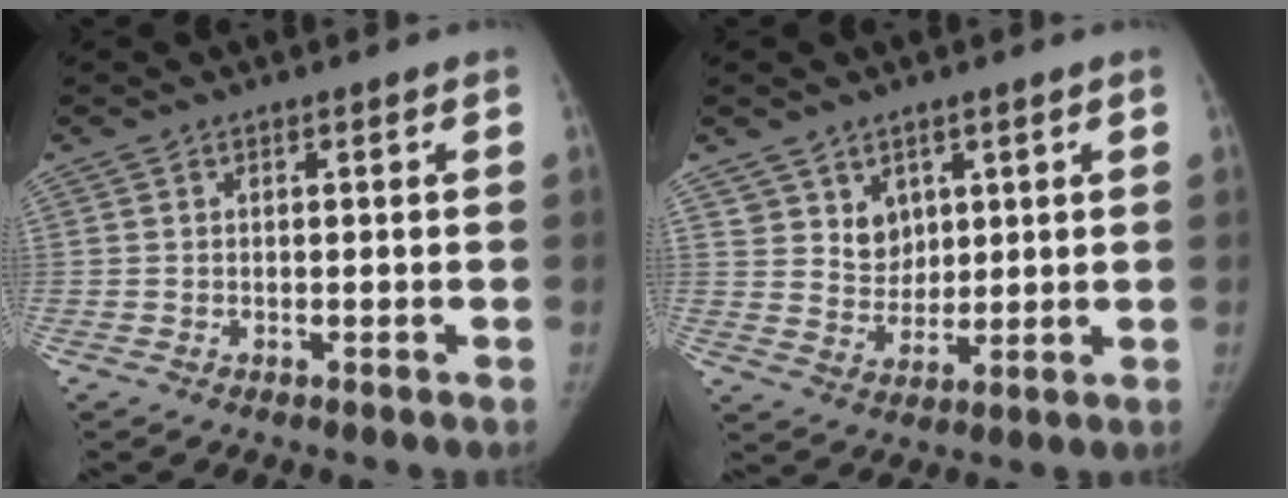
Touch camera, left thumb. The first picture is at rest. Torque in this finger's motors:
{"motor_torque": [-0.02, 0.02, 0.26, -0.22, 0.01]}